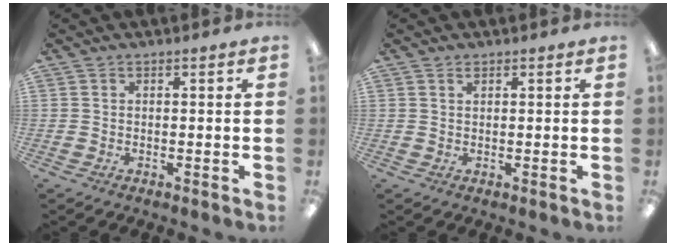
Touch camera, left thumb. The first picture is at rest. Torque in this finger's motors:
{"motor_torque": [-0.19, -0.08, -0.16, -0.21, -0.01]}